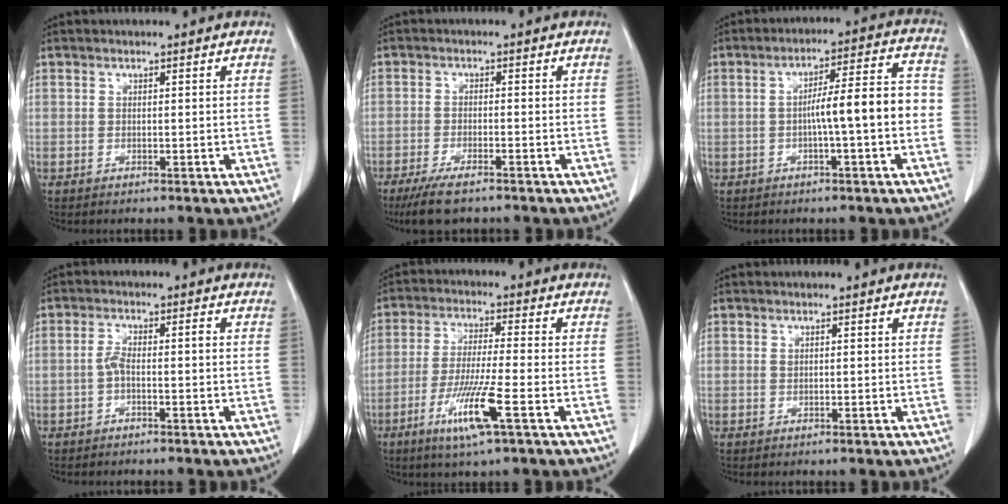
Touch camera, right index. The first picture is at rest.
{"total": 5.9, "force": [-4.4, 1.4, 3.8], "torque": [-0.070, -0.012, -0.075]}
{"total": 9.1, "force": [-1.3, 0.9, 8.9], "torque": [-0.130, 0.032, -0.021]}
{"total": 2.6, "force": [-0.7, 0.7, 2.4], "torque": [-0.048, 0.009, -0.013]}
{"total": 9.2, "force": [-4.1, -0.2, 8.3], "torque": [-0.164, -0.019, -0.078]}
{"total": 0.0}